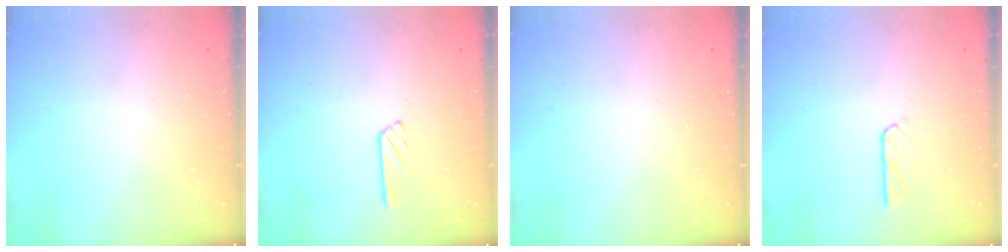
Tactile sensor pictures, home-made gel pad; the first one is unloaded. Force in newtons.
{"total": 2.4, "press": 2.3, "slide": 0.3}
{"total": 0.0}
{"total": 3.4, "press": 3.4, "slide": 0.2}